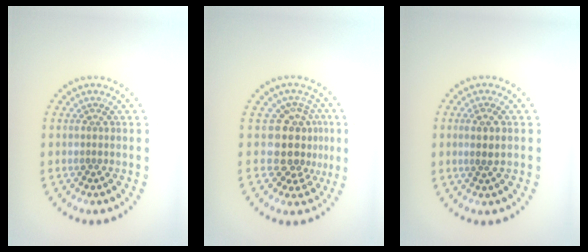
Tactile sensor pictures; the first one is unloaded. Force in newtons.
{"total": 4.1, "press": 3.2, "slide": 2.5}
{"total": 1.4, "press": 1.2, "slide": 0.6}